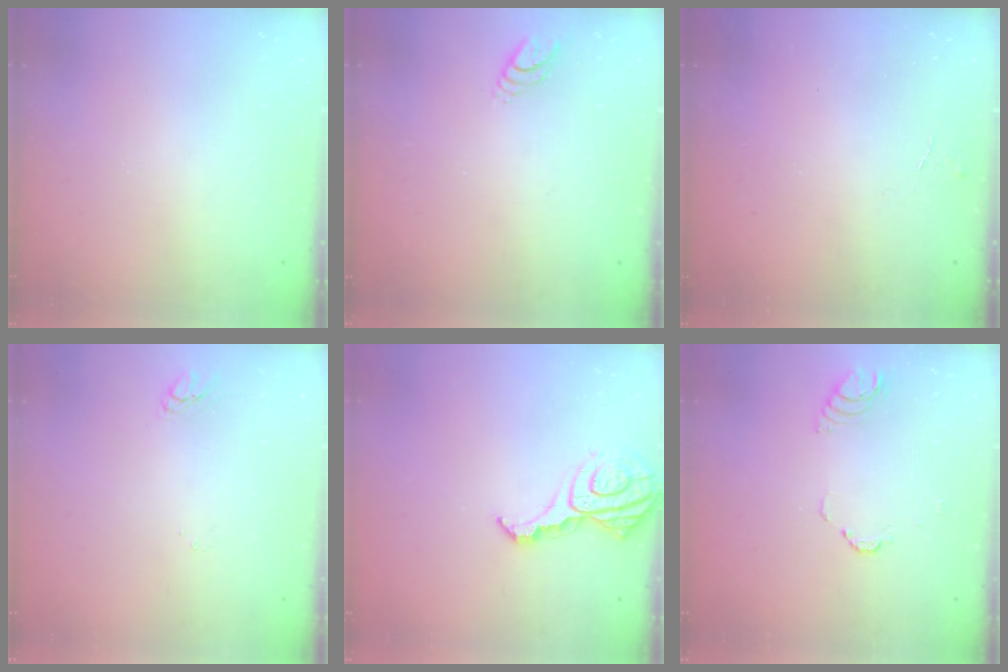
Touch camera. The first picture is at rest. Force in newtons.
{"total": 3.6, "press": 3.5, "slide": 0.3}
{"total": 3.8, "press": 3.7, "slide": 0.4}
{"total": 2.0, "press": 2.0, "slide": 0.2}
{"total": 13.7, "press": 13.7, "slide": 0.4}
{"total": 3.5, "press": 3.5, "slide": 0.2}